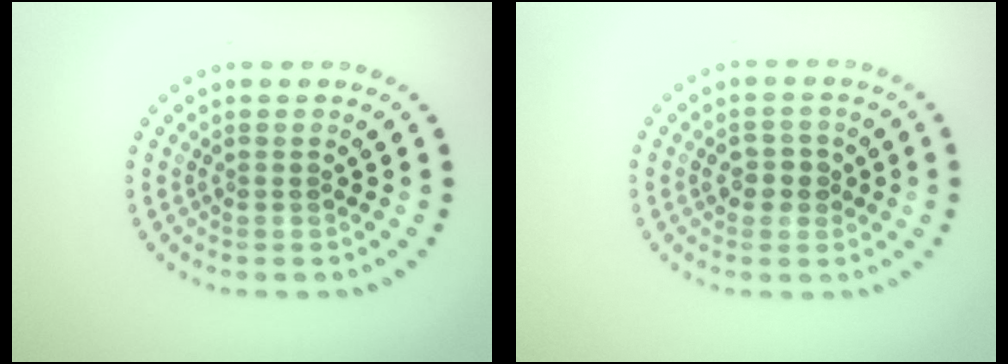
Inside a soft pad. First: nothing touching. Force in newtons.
{"total": 1.5, "press": 1.5, "slide": 0.2}